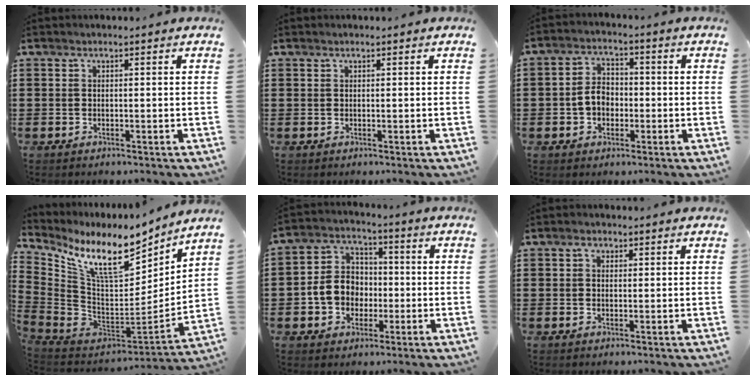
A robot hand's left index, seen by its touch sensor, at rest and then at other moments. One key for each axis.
{"total": 0.0}
{"total": 4.7, "fx": -1.0, "fy": 3.5, "fz": 3.0, "tx": -0.069, "ty": 0.007, "tz": -0.024}
{"total": 12.8, "fx": 8.6, "fy": 3.9, "fz": 8.6, "tx": -0.192, "ty": -0.064, "tz": 0.146}
{"total": 7.5, "fx": -1.3, "fy": 6.6, "fz": 3.3, "tx": -0.091, "ty": 0.022, "tz": -0.025}
{"total": 1.3, "fx": 0.4, "fy": 1.0, "fz": 0.7, "tx": -0.016, "ty": 0.007, "tz": 0.007}